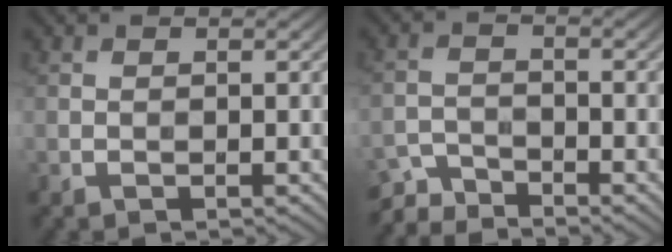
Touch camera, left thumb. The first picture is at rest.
{"total": 3.9, "force": [-3.7, 0.9, 1.0], "torque": [-0.018, -0.004, -0.081]}